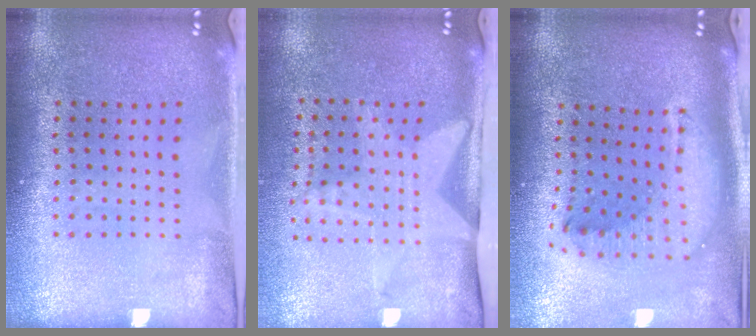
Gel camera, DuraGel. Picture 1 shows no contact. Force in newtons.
{"total": 2.0, "press": 1.5, "slide": 1.4}
{"total": 2.1, "press": 1.6, "slide": 1.3}